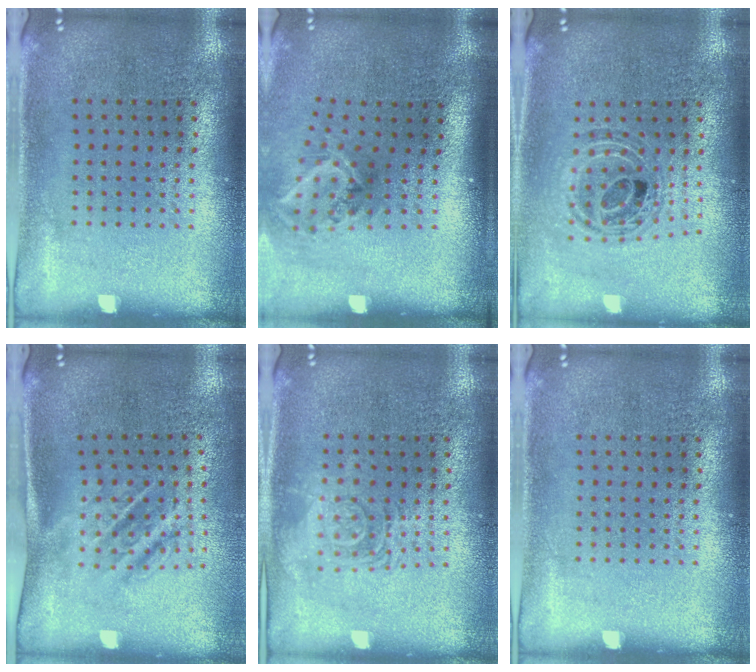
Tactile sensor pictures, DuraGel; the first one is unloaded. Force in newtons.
{"total": 2.0, "press": 1.3, "slide": 1.5}
{"total": 0.8, "press": 0.8, "slide": 0.2}
{"total": 1.7, "press": 1.2, "slide": 1.2}
{"total": 1.6, "press": 1.6, "slide": 0.3}
{"total": 0.0}